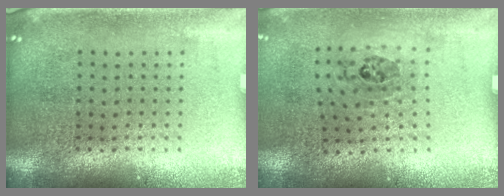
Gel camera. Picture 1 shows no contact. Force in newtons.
{"total": 1.1, "press": 0.7, "slide": 0.9}